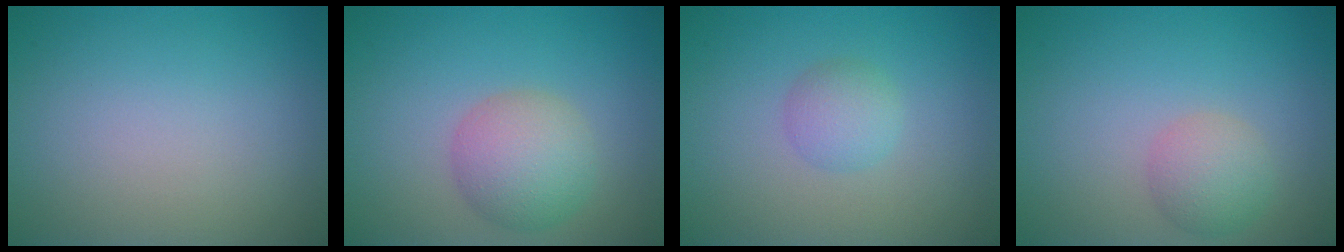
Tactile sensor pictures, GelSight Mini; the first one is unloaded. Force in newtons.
{"total": 4.4, "press": 4.4, "slide": 0.1}
{"total": 2.1, "press": 2.1, "slide": 0.1}
{"total": 2.6, "press": 2.6, "slide": 0.1}